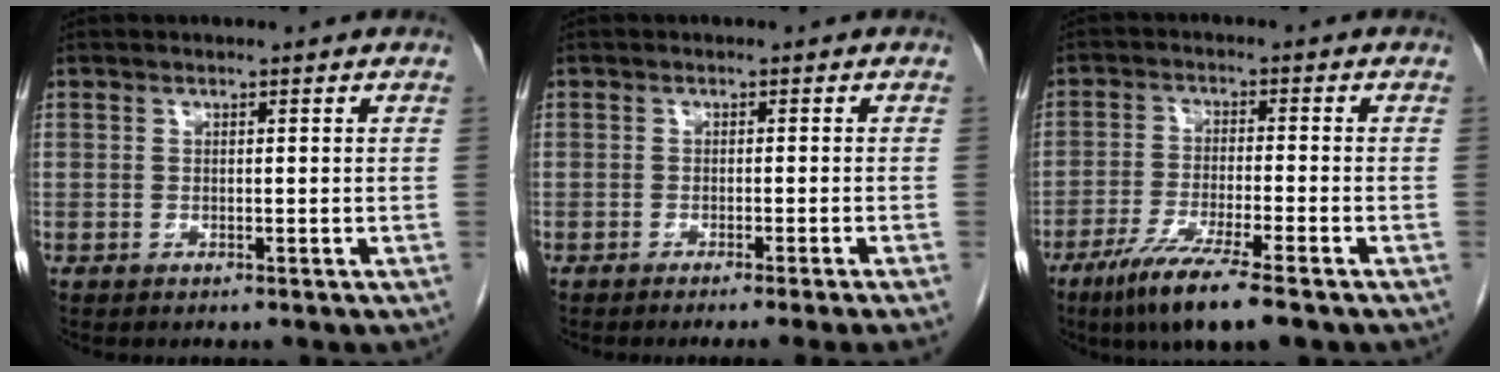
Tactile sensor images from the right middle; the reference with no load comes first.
{"total": 5.2, "force": [-4.1, -1.7, 2.8], "torque": [-0.012, -0.005, -0.055]}
{"total": 9.8, "force": [-6.6, 0.2, 7.3], "torque": [-0.131, -0.028, -0.110]}